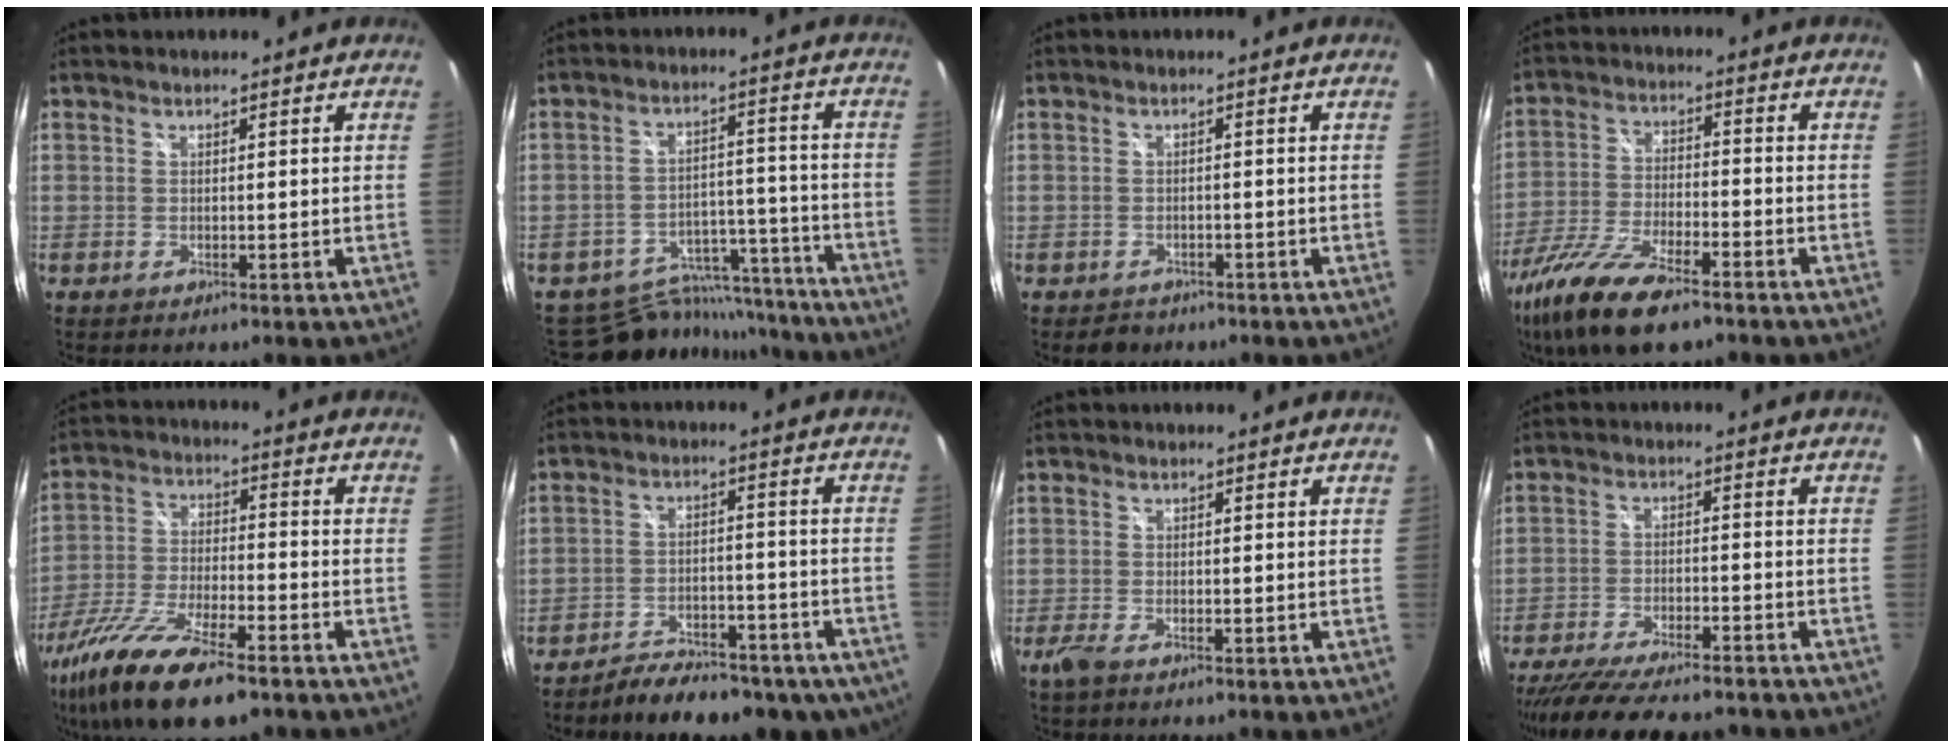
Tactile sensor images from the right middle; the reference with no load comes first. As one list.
[{"total": 14.9, "force": [-13.3, 6.1, 2.8], "torque": [-0.060, 0.036, -0.179]}, {"total": 2.9, "force": [-2.0, 2.0, 0.6], "torque": [-0.017, -0.004, -0.027]}, {"total": 16.6, "force": [-11.7, 4.8, 10.7], "torque": [-0.231, -0.045, -0.220]}, {"total": 19.4, "force": [-13.2, 5.5, 13.1], "torque": [-0.272, -0.056, -0.242]}, {"total": 16.0, "force": [-12.9, 6.5, 6.9], "torque": [-0.123, 0.006, -0.162]}, {"total": 2.0, "force": [-1.4, 0.3, 1.4], "torque": [-0.031, -0.007, -0.029]}, {"total": 18.2, "force": [-15.7, 3.9, 8.4], "torque": [-0.167, -0.035, -0.238]}]